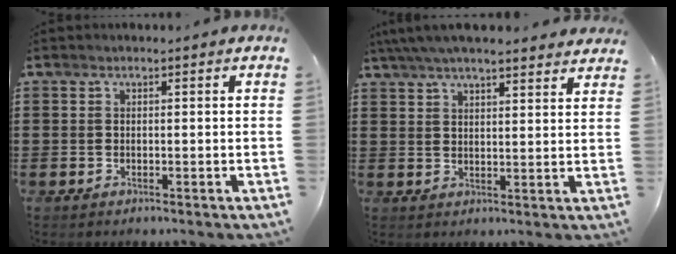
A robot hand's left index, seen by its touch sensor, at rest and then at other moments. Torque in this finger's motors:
{"motor_torque": [2.14, 0.00, 1.05, 0.21]}